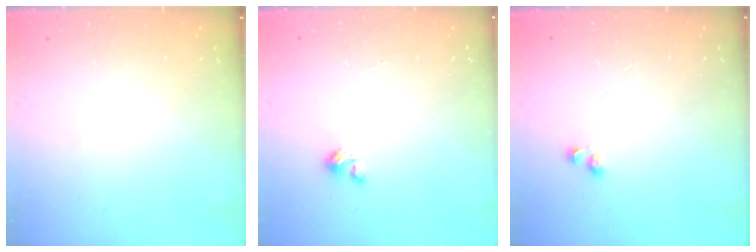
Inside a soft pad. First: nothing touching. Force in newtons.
{"total": 3.1, "press": 3.1, "slide": 0.3}
{"total": 2.5, "press": 2.2, "slide": 1.3}